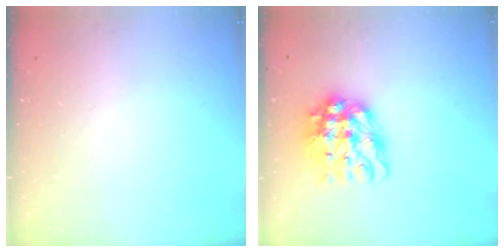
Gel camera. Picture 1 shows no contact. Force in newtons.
{"total": 13.0, "press": 12.9, "slide": 1.5}